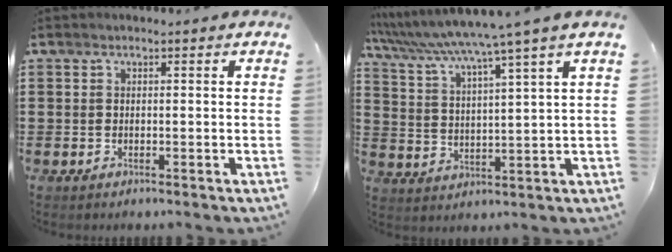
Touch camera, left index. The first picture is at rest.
{"total": 5.6, "force": [4.7, -1.5, 2.7], "torque": [-0.074, -0.043, 0.071]}